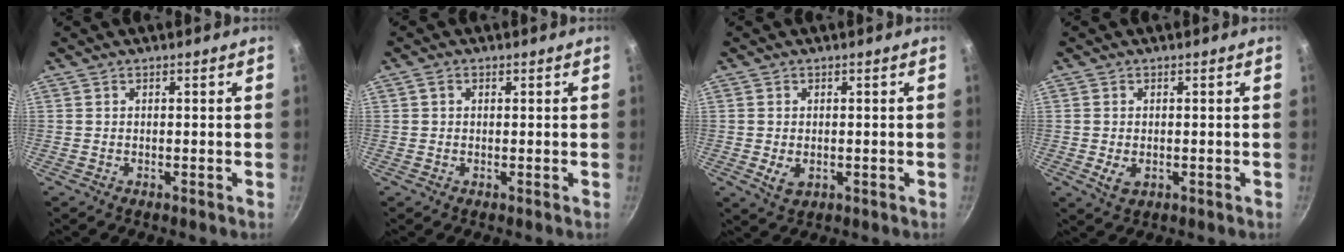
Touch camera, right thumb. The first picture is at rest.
{"total": 1.3, "force": [0.4, 1.0, 0.7], "torque": [-0.011, 0.005, 0.005]}
{"total": 3.6, "force": [-0.5, 2.4, 2.6], "torque": [-0.045, -0.008, -0.003]}
{"total": 3.3, "force": [-0.5, 2.2, 2.3], "torque": [-0.041, -0.007, -0.005]}